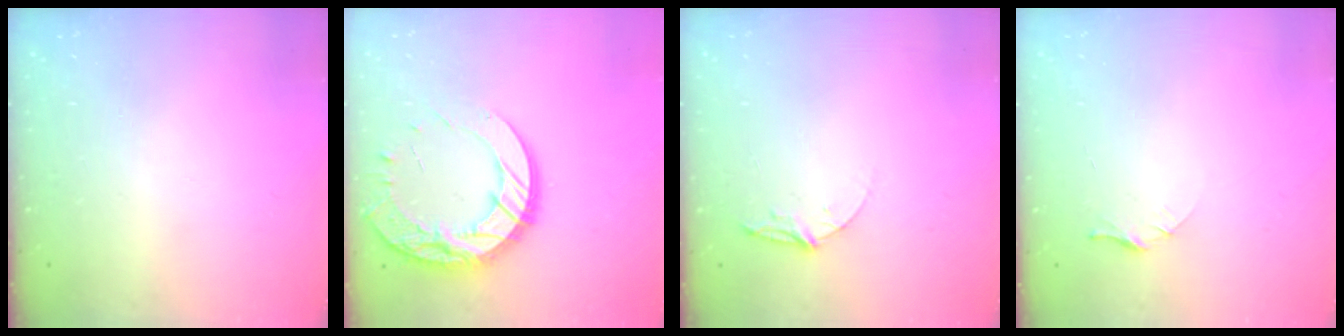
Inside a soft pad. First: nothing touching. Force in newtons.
{"total": 20.4, "press": 20.3, "slide": 1.7}
{"total": 5.3, "press": 5.3, "slide": 0.5}
{"total": 4.5, "press": 4.4, "slide": 0.4}